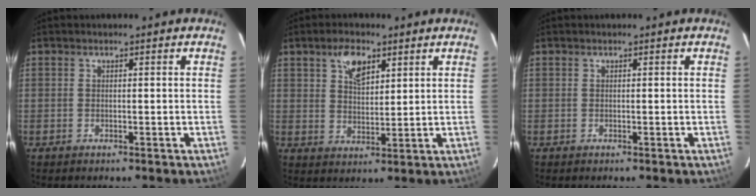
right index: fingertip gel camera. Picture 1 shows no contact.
{"total": 6.1, "force": [3.4, 3.1, 4.0], "torque": [-0.066, 0.007, 0.062]}
{"total": 0.0}